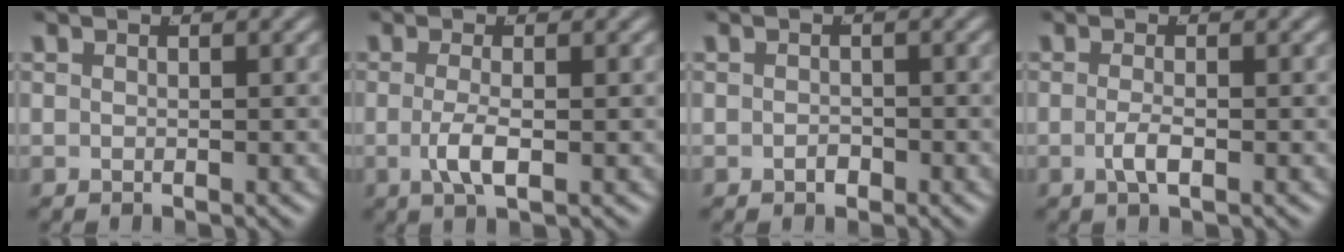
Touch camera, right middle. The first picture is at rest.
{"total": 2.4, "force": [-0.8, 0.1, 2.2], "torque": [-0.047, -0.014, -0.007]}
{"total": 0.8, "force": [-0.7, 0.2, 0.1], "torque": [0.002, -0.010, -0.007]}
{"total": 1.6, "force": [-0.9, -0.1, 1.3], "torque": [-0.027, -0.011, -0.011]}